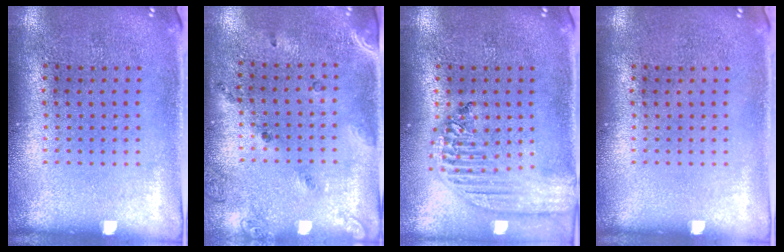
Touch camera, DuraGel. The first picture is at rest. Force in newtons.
{"total": 1.5, "press": 1.1, "slide": 1.0}
{"total": 2.2, "press": 1.9, "slide": 1.1}
{"total": 0.0}